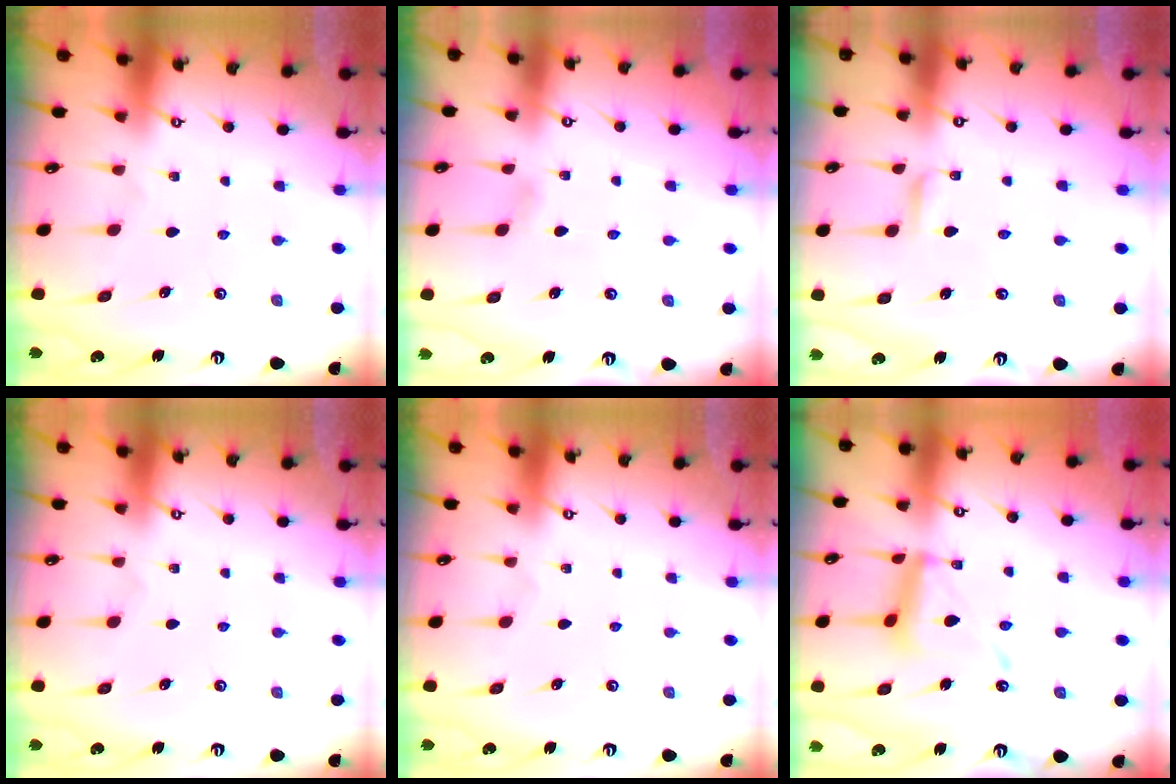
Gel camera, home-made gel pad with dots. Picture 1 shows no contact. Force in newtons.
{"total": 2.8, "press": 2.8, "slide": 0.2}
{"total": 2.0, "press": 2.0, "slide": 0.2}
{"total": 0.0}
{"total": 0.0}
{"total": 13.5, "press": 13.4, "slide": 1.2}